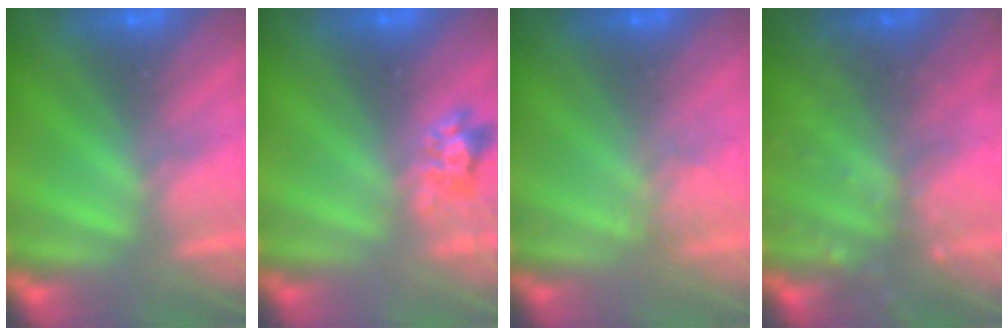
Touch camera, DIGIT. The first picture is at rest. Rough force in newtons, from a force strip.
{"total": 2.4}
{"total": 1.1}
{"total": 8.3}